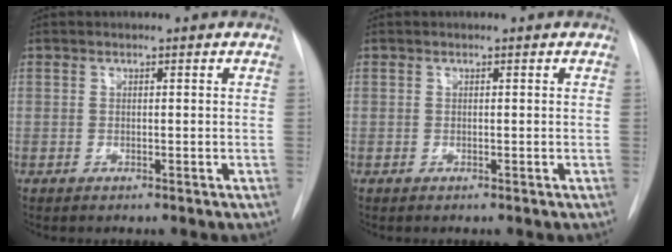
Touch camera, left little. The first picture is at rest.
{"total": 0.0}